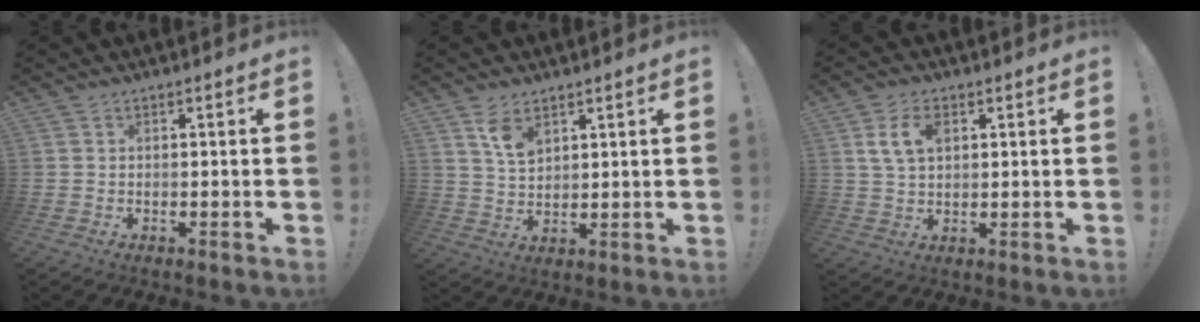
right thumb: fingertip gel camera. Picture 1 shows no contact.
{"total": 6.4, "force": [4.0, 3.3, 3.8], "torque": [-0.058, -0.023, 0.070]}
{"total": 7.4, "force": [2.5, 4.6, 5.2], "torque": [-0.101, 0.004, 0.045]}